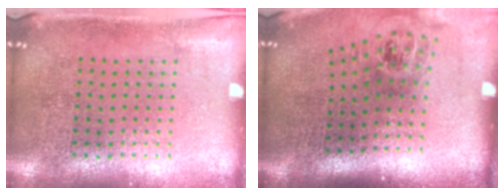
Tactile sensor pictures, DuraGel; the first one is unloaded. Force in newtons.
{"total": 1.6, "press": 1.2, "slide": 1.0}